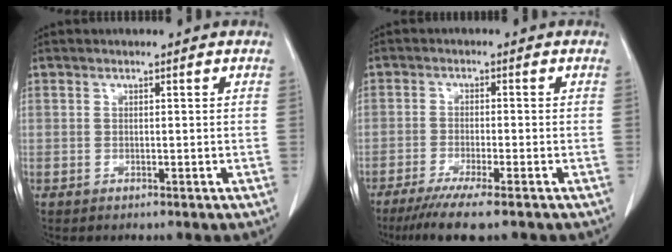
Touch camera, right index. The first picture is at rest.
{"total": 7.2, "force": [-5.3, -0.3, 4.9], "torque": [-0.073, -0.017, -0.084]}